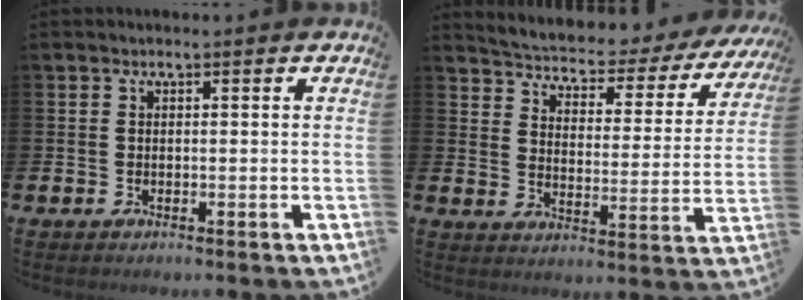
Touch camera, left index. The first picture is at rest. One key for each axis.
{"total": 4.0, "fx": 3.7, "fy": 1.2, "fz": 0.8, "tx": -0.035, "ty": -0.039, "tz": 0.054}